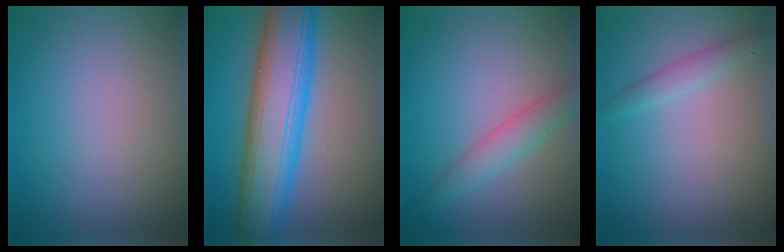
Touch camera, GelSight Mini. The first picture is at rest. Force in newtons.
{"total": 10.6, "press": 10.6, "slide": 0.3}
{"total": 2.5, "press": 2.5, "slide": 0.1}
{"total": 1.3, "press": 1.3, "slide": 0.1}